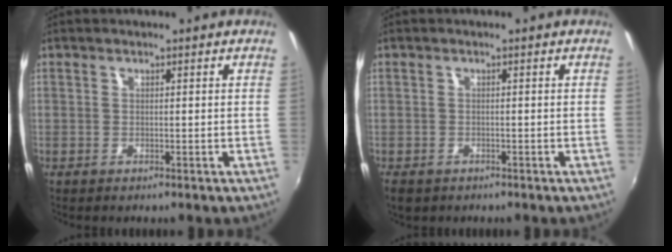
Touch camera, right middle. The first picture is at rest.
{"total": 3.1, "force": [-1.9, 1.9, 1.4], "torque": [-0.033, -0.012, -0.028]}